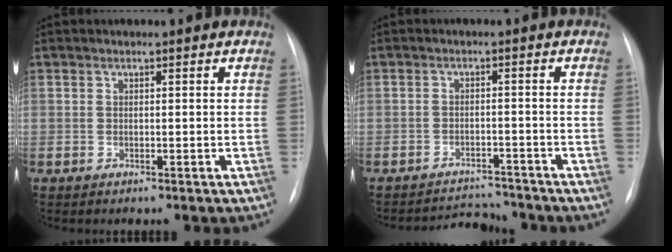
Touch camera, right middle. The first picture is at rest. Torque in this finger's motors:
{"motor_torque": [-0.17, -0.14, -0.07, -0.01]}